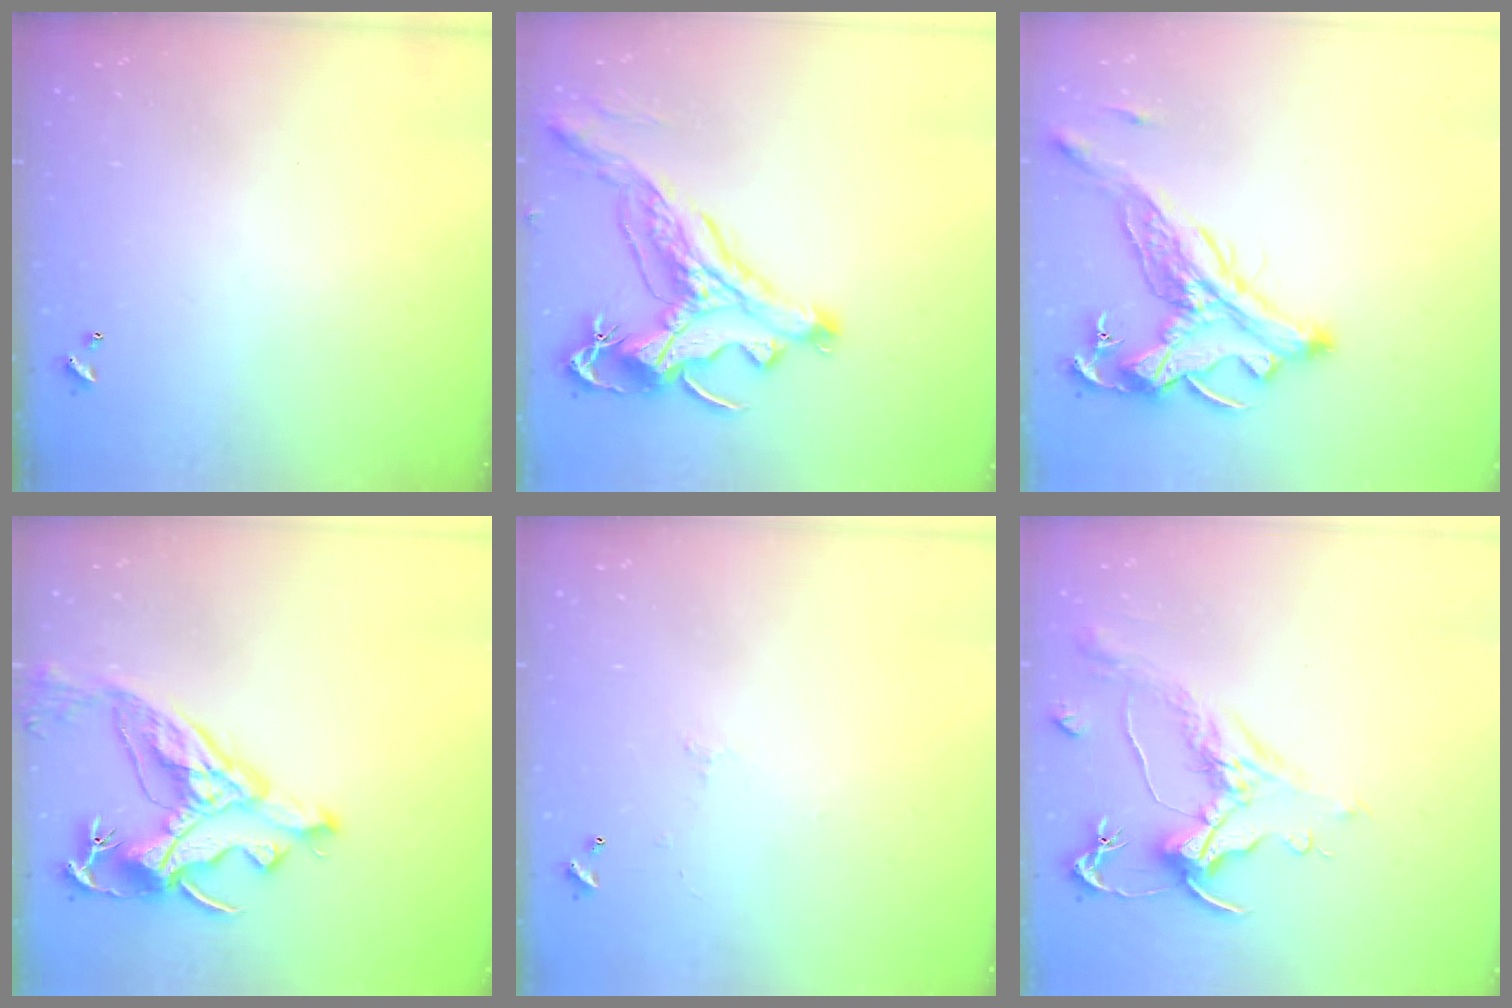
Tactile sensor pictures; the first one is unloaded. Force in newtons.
{"total": 5.1, "press": 4.8, "slide": 1.7}
{"total": 5.4, "press": 5.1, "slide": 1.8}
{"total": 12.3, "press": 12.2, "slide": 1.7}
{"total": 0.7, "press": 0.2, "slide": 0.6}
{"total": 1.6, "press": 0.7, "slide": 1.4}